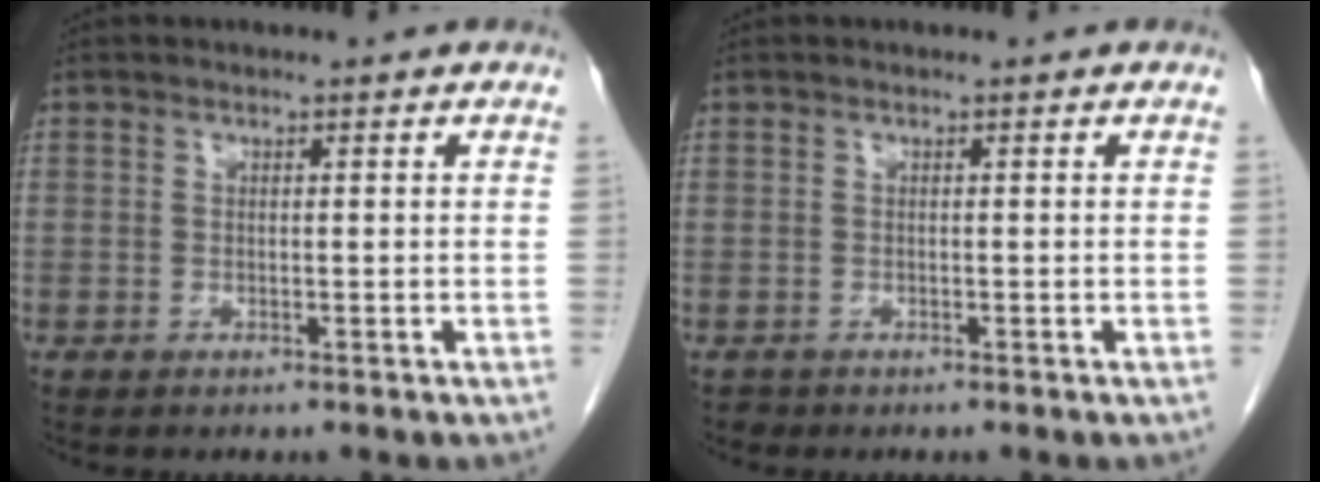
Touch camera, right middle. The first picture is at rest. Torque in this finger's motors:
{"motor_torque": [-0.19, 0.22, -0.04, 0.00]}